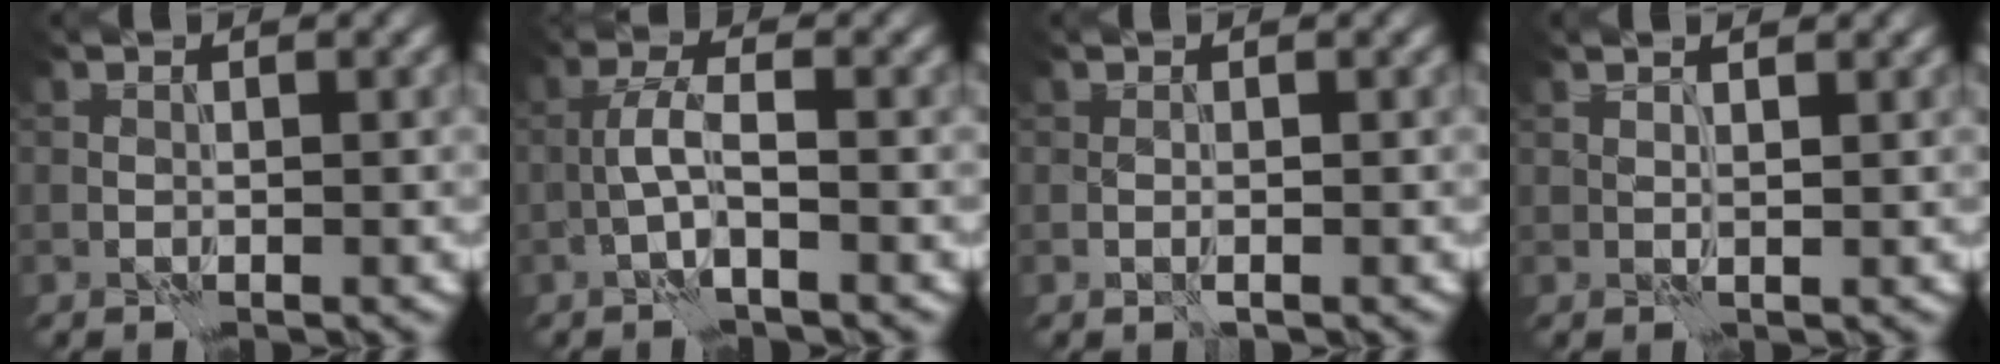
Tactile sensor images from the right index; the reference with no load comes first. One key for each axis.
{"total": 2.8, "fx": -0.9, "fy": 0.5, "fz": 2.5, "tx": -0.054, "ty": 0.011, "tz": -0.025}
{"total": 0.7, "fx": -0.2, "fy": 0.3, "fz": 0.6, "tx": -0.017, "ty": -0.002, "tz": -0.003}
{"total": 1.8, "fx": 1.3, "fy": 0.5, "fz": 1.1, "tx": -0.010, "ty": -0.002, "tz": 0.001}